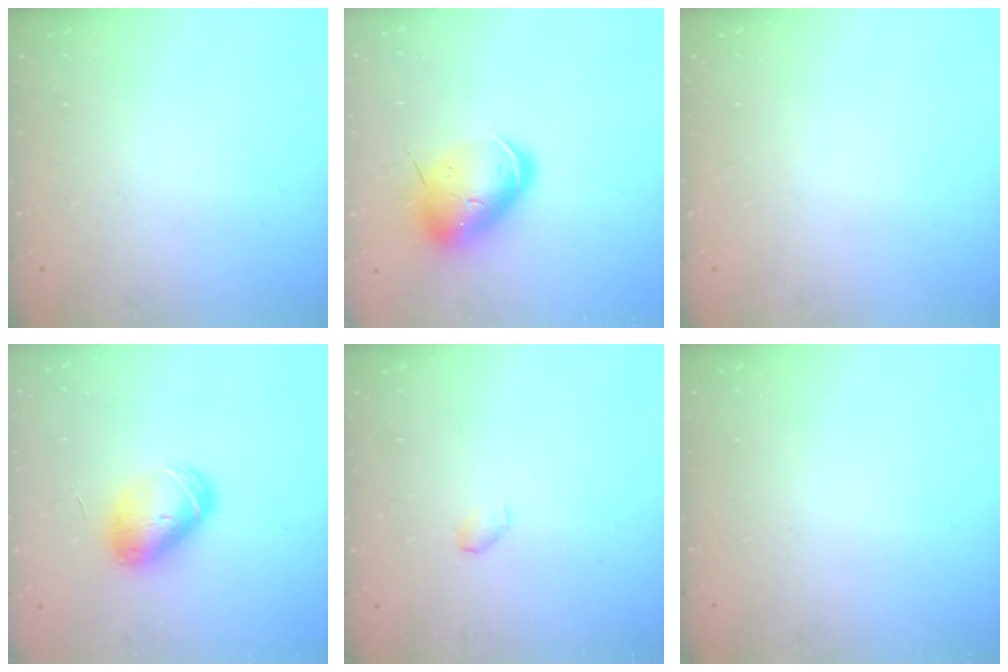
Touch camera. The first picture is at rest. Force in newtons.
{"total": 12.4, "press": 12.2, "slide": 2.2}
{"total": 0.0}
{"total": 9.2, "press": 9.2, "slide": 0.3}
{"total": 2.9, "press": 2.9, "slide": 0.5}
{"total": 0.0}